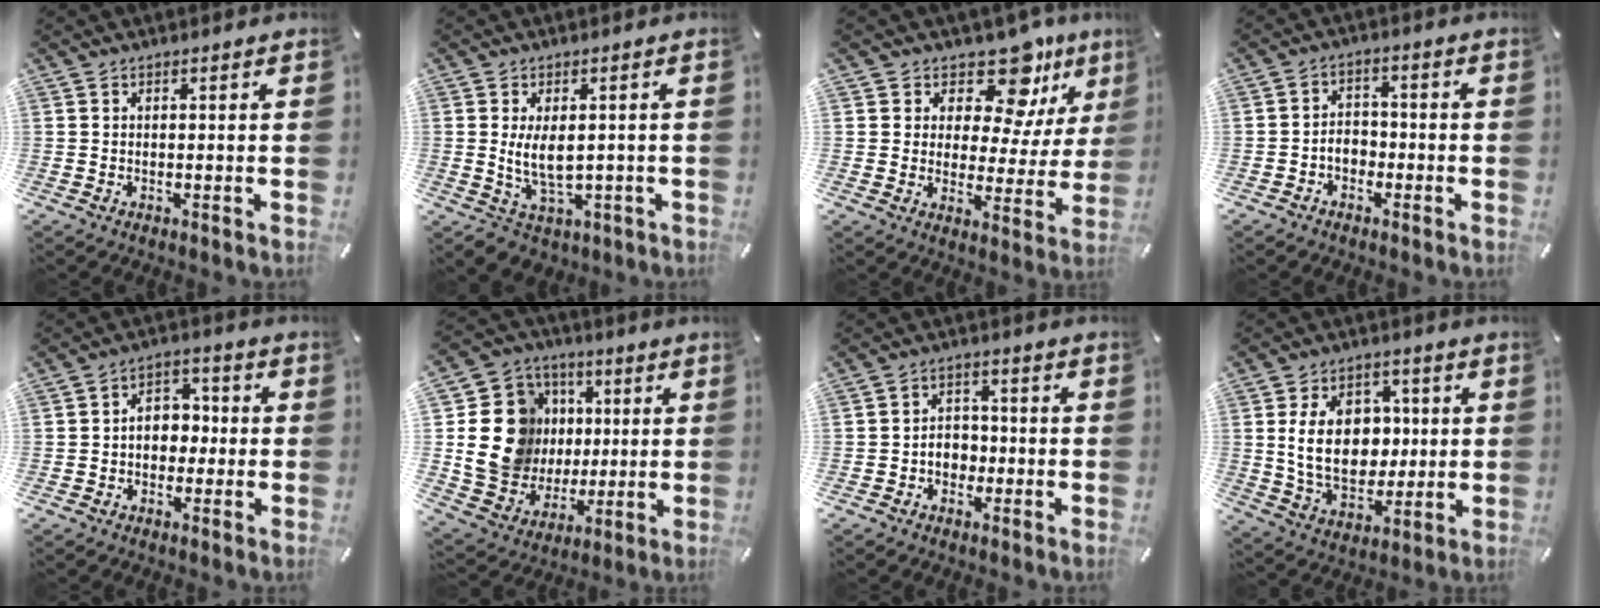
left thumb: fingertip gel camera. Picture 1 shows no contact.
{"total": 7.9, "force": [0.2, 5.3, 5.9], "torque": [-0.102, -0.004, 0.004]}
{"total": 12.7, "force": [9.8, 5.9, 5.5], "torque": [-0.084, -0.089, 0.170]}
{"total": 4.2, "force": [-2.0, 3.3, 1.6], "torque": [-0.029, 0.012, -0.037]}
{"total": 6.4, "force": [-1.1, 5.1, 3.6], "torque": [-0.055, 0.015, -0.023]}
{"total": 17.5, "force": [1.5, 16.2, 6.6], "torque": [-0.127, 0.000, 0.047]}
{"total": 4.9, "force": [-1.7, 4.2, 1.8], "torque": [-0.034, 0.015, -0.030]}
{"total": 15.4, "force": [1.8, 11.5, 10.0], "torque": [-0.193, 0.015, 0.033]}